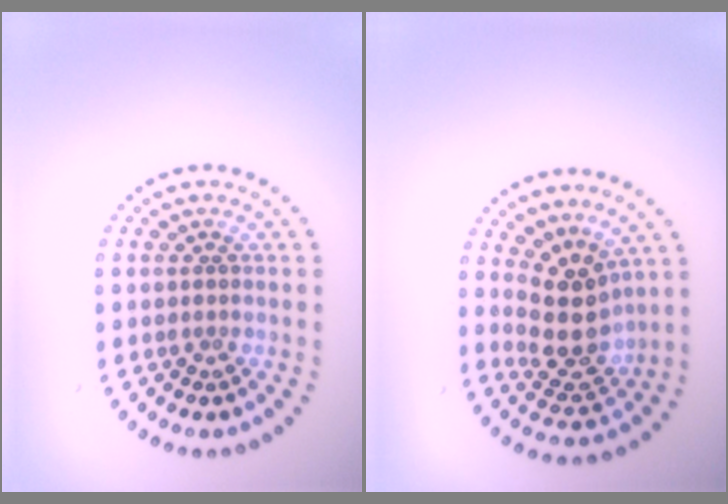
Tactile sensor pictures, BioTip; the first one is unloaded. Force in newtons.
{"total": 4.3, "press": 3.7, "slide": 2.1}